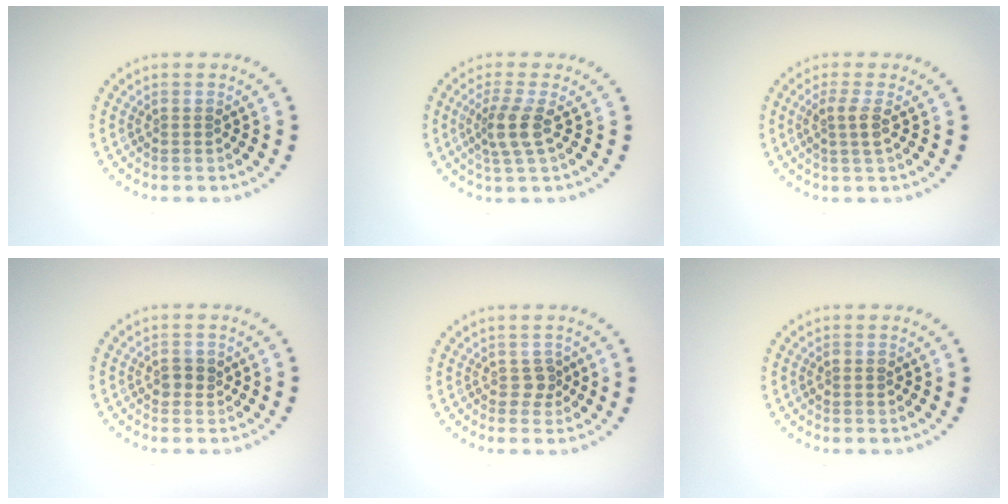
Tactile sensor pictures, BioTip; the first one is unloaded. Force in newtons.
{"total": 2.8, "press": 2.1, "slide": 1.8}
{"total": 1.9, "press": 1.6, "slide": 1.0}
{"total": 1.3, "press": 1.3, "slide": 0.4}
{"total": 1.3, "press": 1.0, "slide": 0.7}
{"total": 0.9, "press": 0.9, "slide": 0.1}